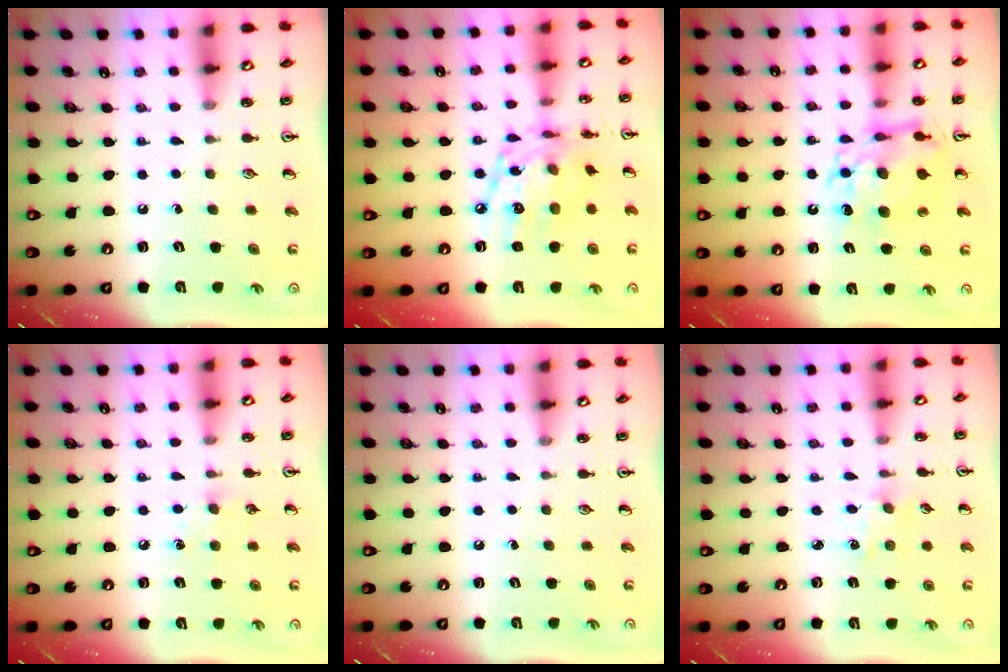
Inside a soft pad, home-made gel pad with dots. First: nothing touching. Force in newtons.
{"total": 15.1, "press": 15.0, "slide": 0.9}
{"total": 12.1, "press": 12.0, "slide": 1.5}
{"total": 5.7, "press": 5.7, "slide": 0.7}
{"total": 0.0}
{"total": 1.6, "press": 1.5, "slide": 0.3}